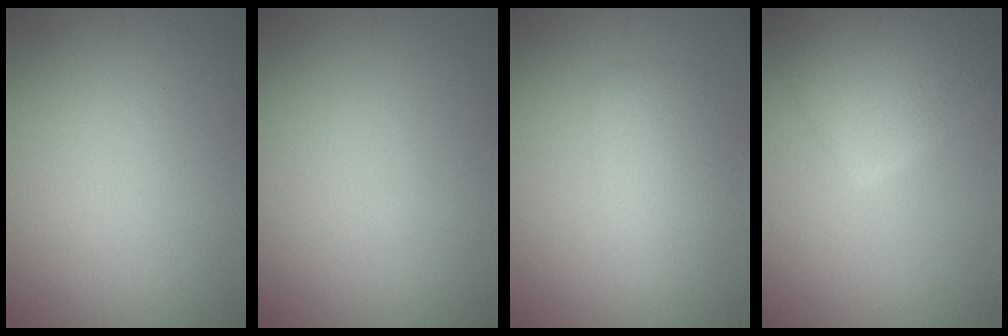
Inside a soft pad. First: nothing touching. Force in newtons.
{"total": 0.0}
{"total": 2.8, "press": 2.8, "slide": 0.1}
{"total": 8.2, "press": 8.2, "slide": 0.5}